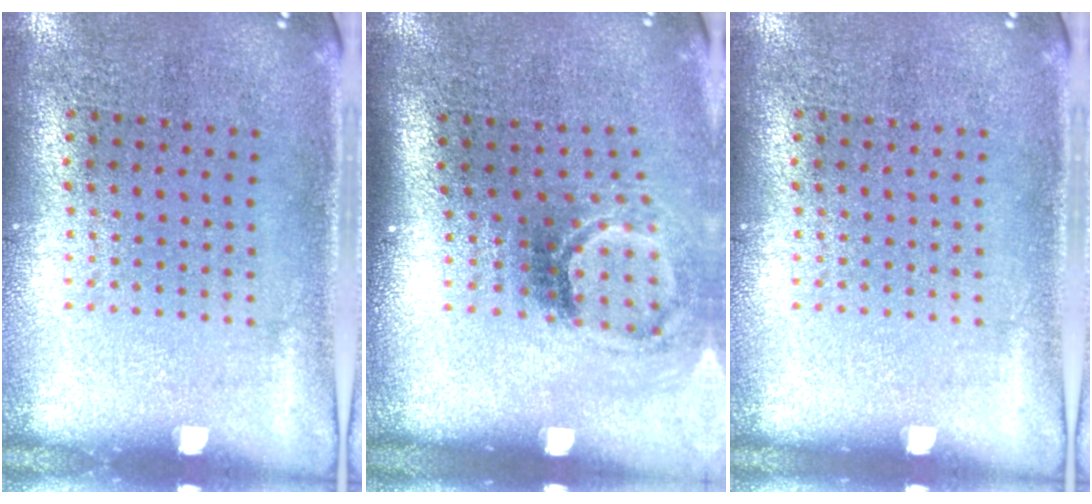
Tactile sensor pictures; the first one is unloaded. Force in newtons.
{"total": 2.1, "press": 1.3, "slide": 1.6}
{"total": 0.0}